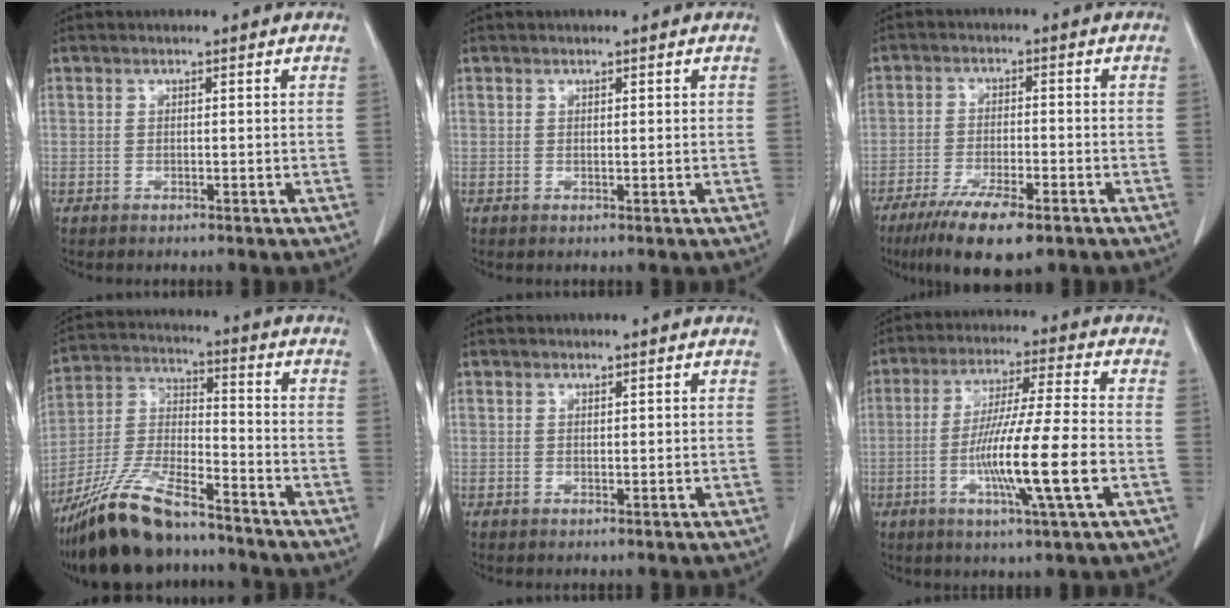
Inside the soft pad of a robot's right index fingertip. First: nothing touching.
{"total": 0.0}
{"total": 9.5, "force": [-6.3, 2.1, 6.8], "torque": [-0.116, -0.018, -0.102]}
{"total": 16.5, "force": [-13.3, 3.7, 9.0], "torque": [-0.197, -0.015, -0.248]}
{"total": 0.0}
{"total": 13.3, "force": [-3.6, -0.6, 12.8], "torque": [-0.239, -0.014, -0.070]}